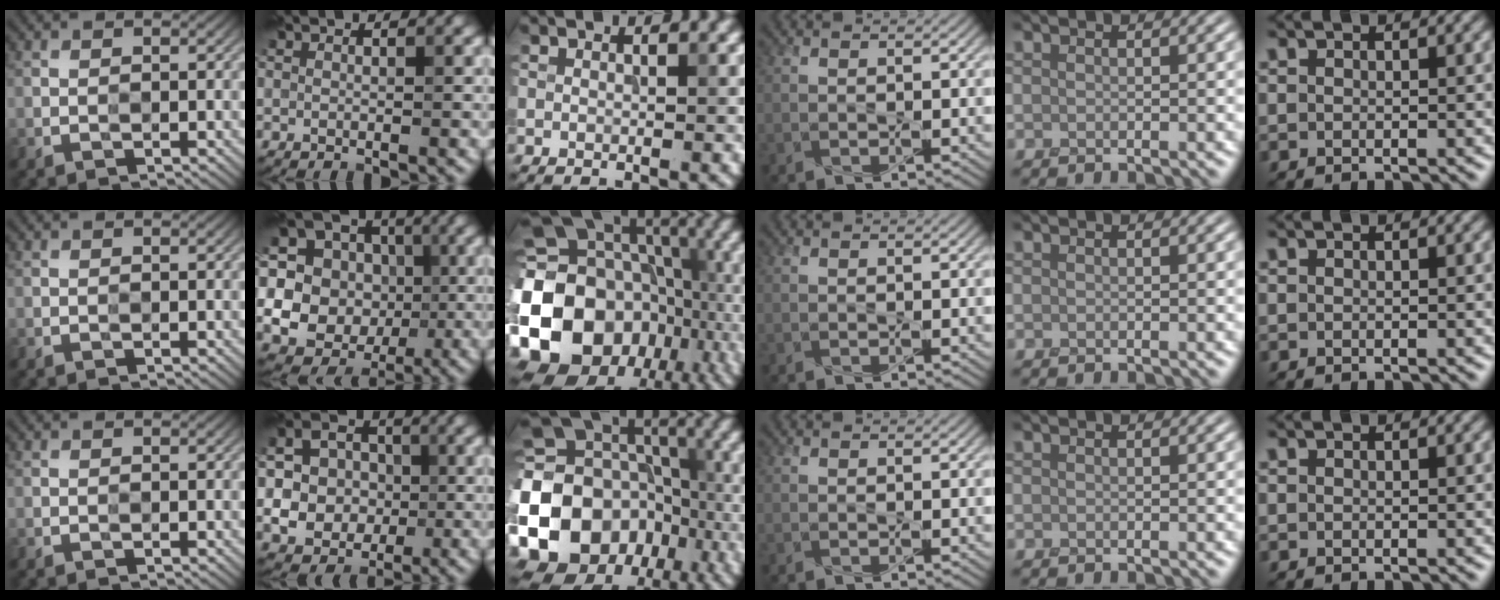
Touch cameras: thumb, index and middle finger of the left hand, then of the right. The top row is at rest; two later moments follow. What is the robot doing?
{"motion": "press", "object": "gel pad"}